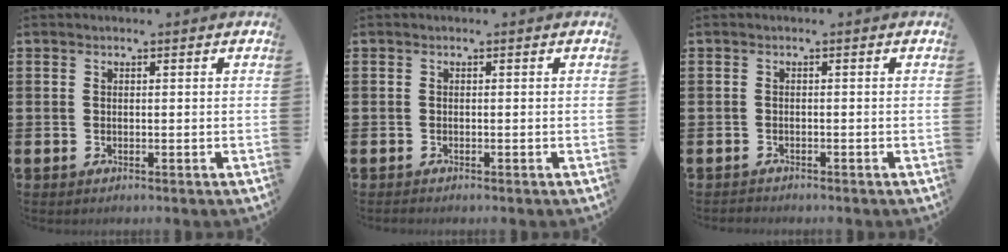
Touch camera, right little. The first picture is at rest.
{"total": 0.0}
{"total": 0.5, "force": [-0.5, 0.1, -0.1], "torque": [-0.001, -0.001, -0.011]}